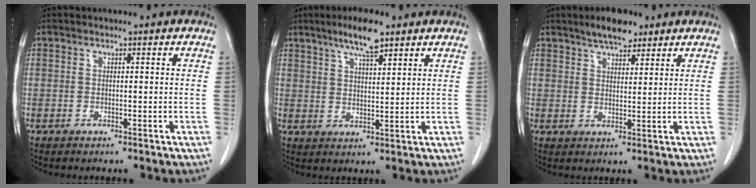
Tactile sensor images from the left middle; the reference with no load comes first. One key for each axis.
{"total": 6.5, "fx": 4.6, "fy": 1.1, "fz": 4.4, "tx": -0.085, "ty": 0.004, "tz": 0.080}
{"total": 5.4, "fx": 4.2, "fy": 1.9, "fz": 2.8, "tx": -0.050, "ty": 0.006, "tz": 0.070}